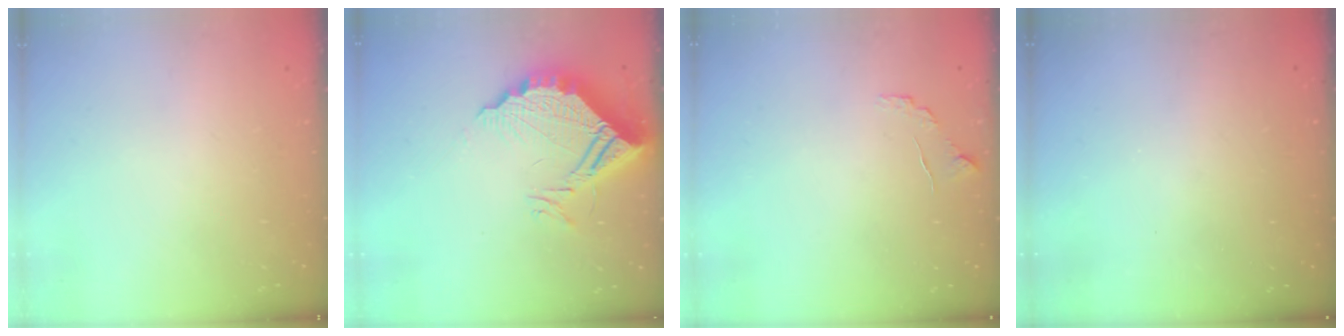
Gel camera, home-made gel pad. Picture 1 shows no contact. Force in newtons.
{"total": 14.1, "press": 14.1, "slide": 1.1}
{"total": 6.3, "press": 6.3, "slide": 0.5}
{"total": 3.3, "press": 3.3, "slide": 0.2}